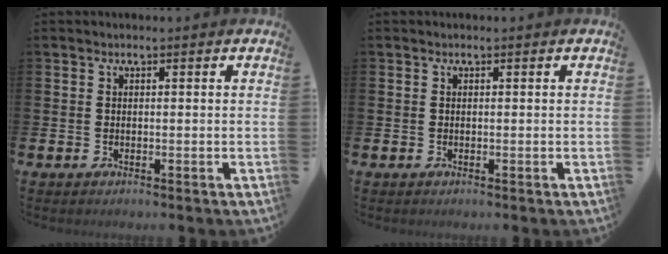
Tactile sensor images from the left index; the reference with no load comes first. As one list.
[{"total": 0.0}]